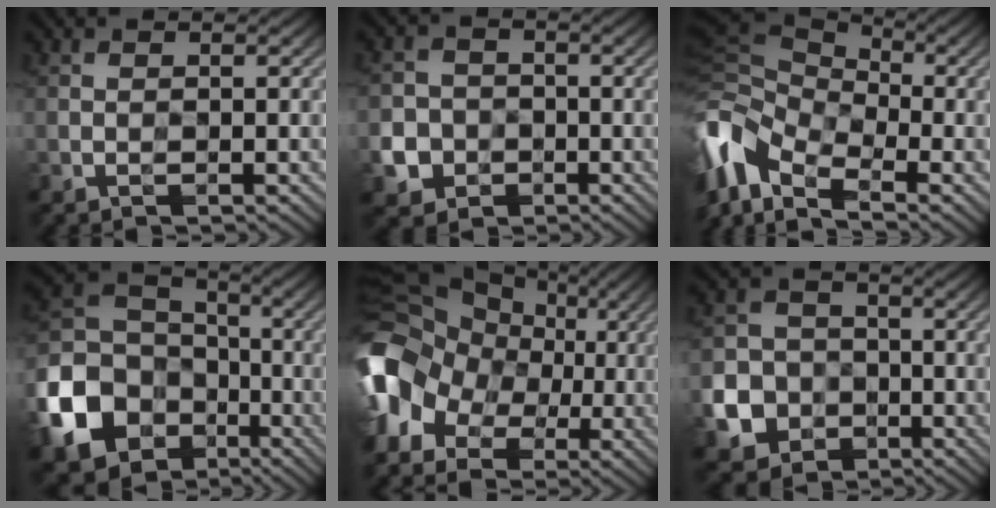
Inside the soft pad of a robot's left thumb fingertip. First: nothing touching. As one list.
[{"total": 5.1, "force": [-2.0, 4.5, 1.1], "torque": [-0.028, -0.014, -0.052]}, {"total": 11.6, "force": [-5.9, 6.1, 7.8], "torque": [-0.211, -0.014, -0.109]}, {"total": 17.6, "force": [-7.0, 14.1, 7.9], "torque": [-0.262, -0.038, -0.134]}, {"total": 13.7, "force": [-2.4, 11.7, 6.6], "torque": [-0.199, -0.004, -0.062]}, {"total": 7.8, "force": [-3.0, 6.7, 2.6], "torque": [-0.079, -0.029, -0.076]}]